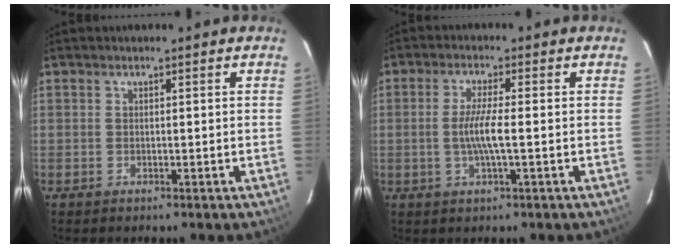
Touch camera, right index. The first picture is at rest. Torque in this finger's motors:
{"motor_torque": [0.81, 0.04, 0.48, 0.08]}